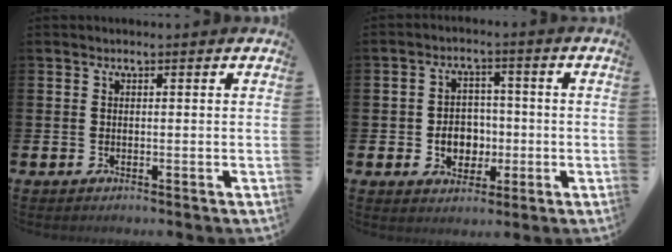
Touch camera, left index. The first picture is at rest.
{"total": 4.8, "force": [-0.9, 4.1, 2.2], "torque": [-0.036, 0.005, -0.024]}